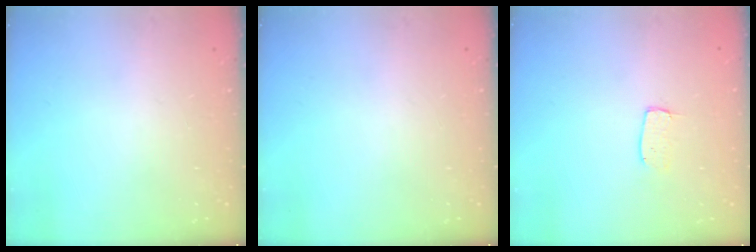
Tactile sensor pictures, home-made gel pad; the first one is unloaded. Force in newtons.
{"total": 0.0}
{"total": 4.0, "press": 4.0, "slide": 0.3}